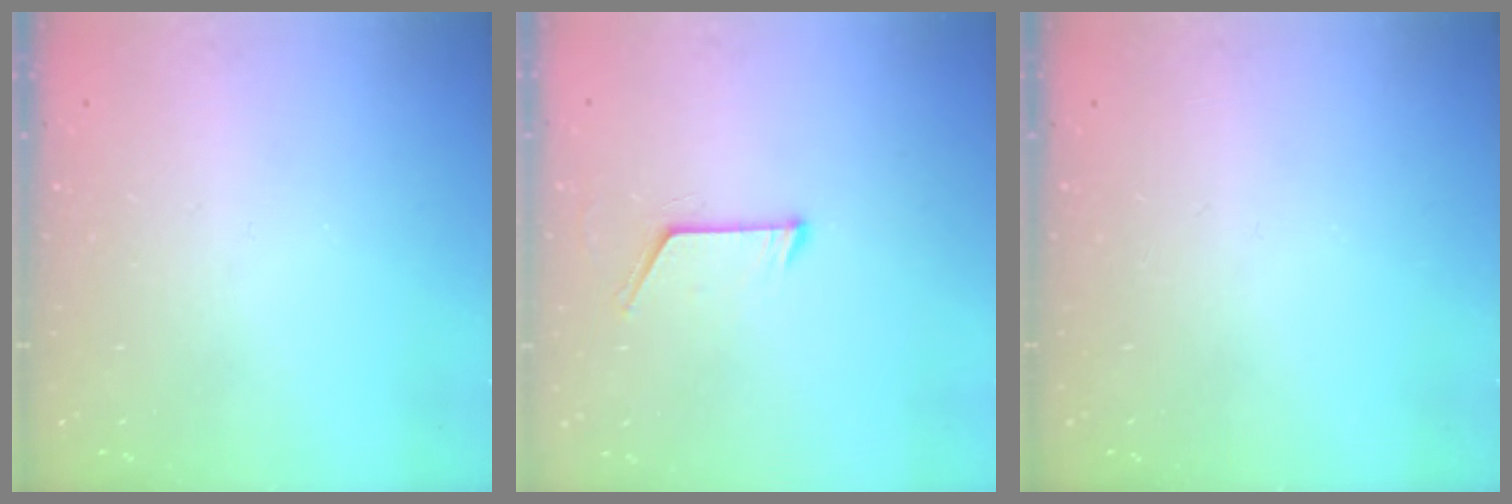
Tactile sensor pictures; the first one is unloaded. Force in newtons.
{"total": 6.9, "press": 6.9, "slide": 0.7}
{"total": 0.0}